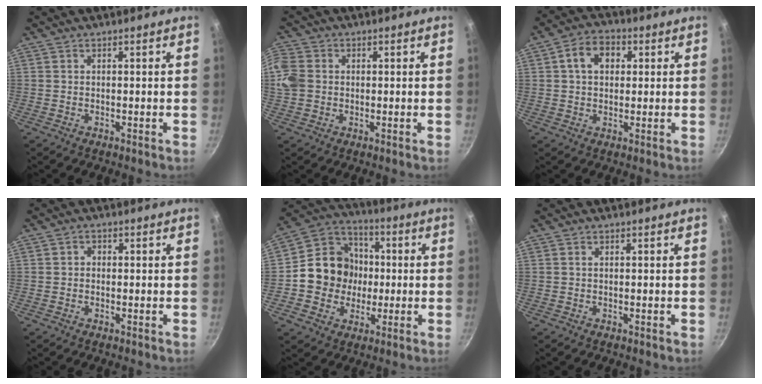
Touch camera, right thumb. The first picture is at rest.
{"total": 6.8, "force": [0.2, 5.8, 3.6], "torque": [-0.072, 0.004, -0.006]}
{"total": 7.5, "force": [1.8, 5.5, 4.7], "torque": [-0.055, 0.013, 0.020]}
{"total": 1.4, "force": [-0.1, 1.3, 0.7], "torque": [-0.008, 0.004, -0.005]}
{"total": 14.1, "force": [-0.8, 12.8, 6.0], "torque": [-0.066, 0.029, -0.028]}
{"total": 0.0}